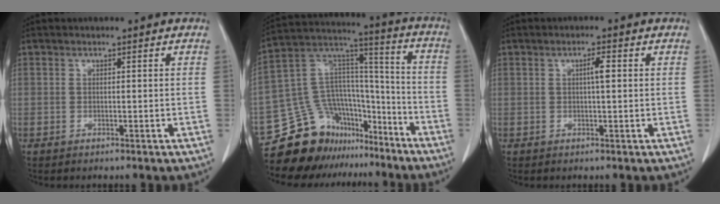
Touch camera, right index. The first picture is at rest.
{"total": 16.9, "force": [-13.5, 9.2, 4.4], "torque": [-0.070, 0.084, -0.230]}
{"total": 2.1, "force": [0.4, 0.2, 2.1], "torque": [-0.034, 0.003, 0.005]}